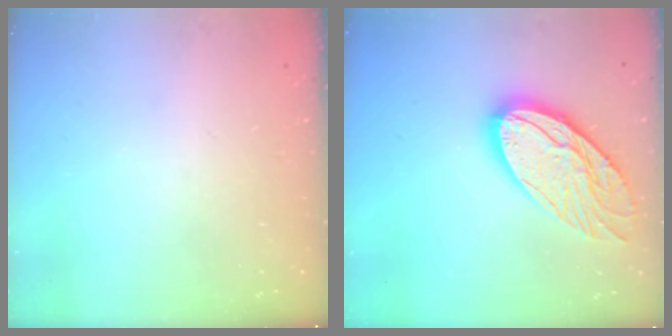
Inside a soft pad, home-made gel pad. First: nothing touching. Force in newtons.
{"total": 18.4, "press": 18.3, "slide": 1.8}